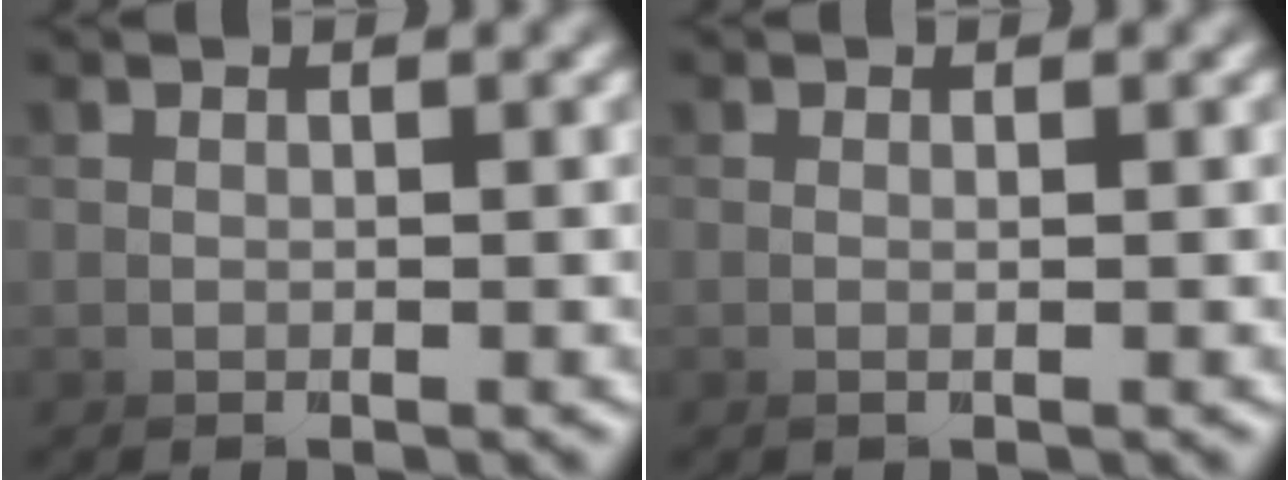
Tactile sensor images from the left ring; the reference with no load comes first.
{"total": 1.2, "force": [-0.2, -1.1, 0.4], "torque": [-0.002, 0.006, -0.007]}